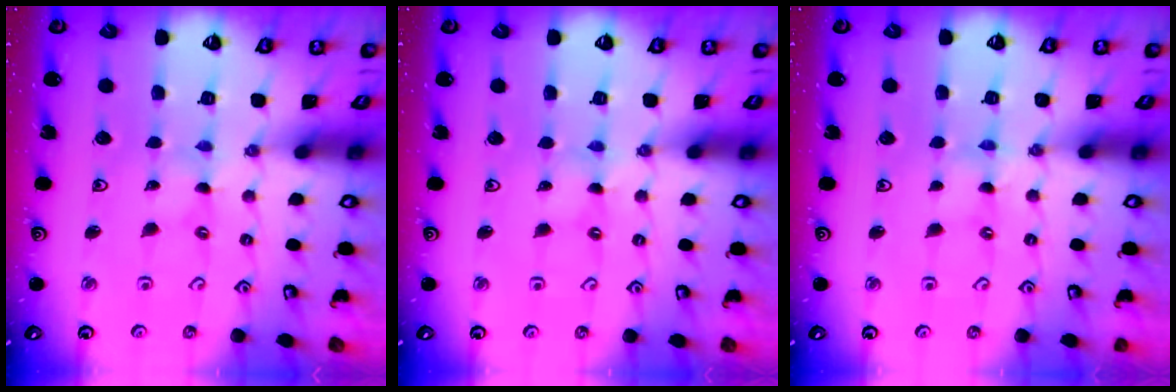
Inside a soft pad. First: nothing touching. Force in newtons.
{"total": 0.7, "press": 0.7, "slide": 0.1}
{"total": 0.0}